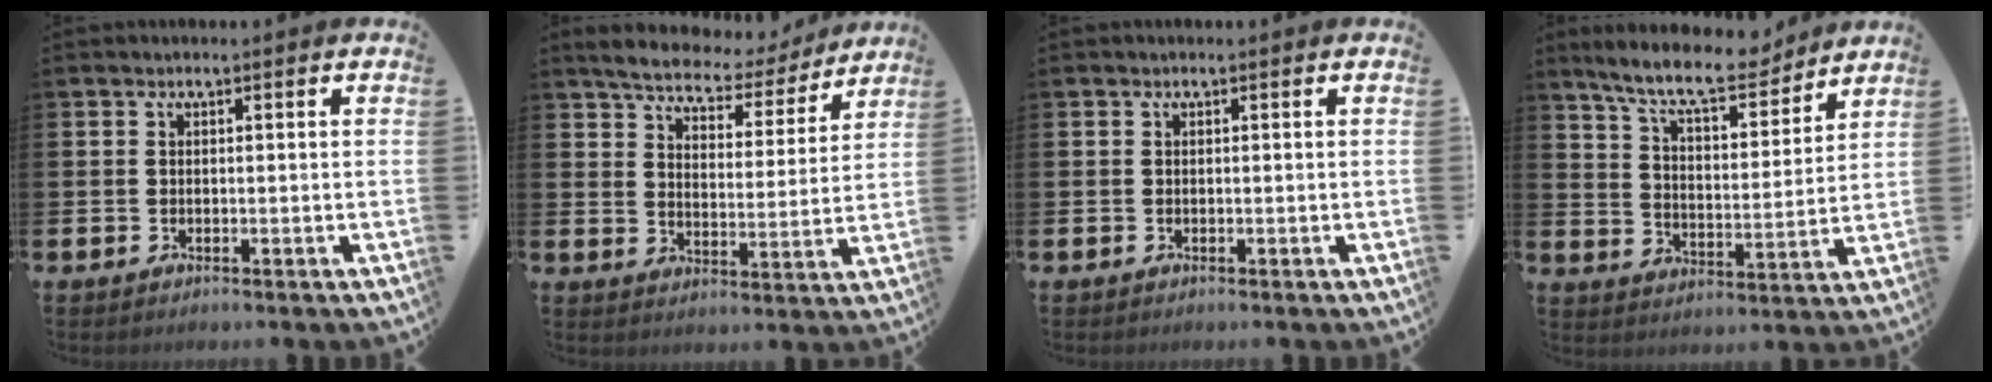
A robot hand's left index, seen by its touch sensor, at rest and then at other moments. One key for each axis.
{"total": 6.1, "fx": 5.8, "fy": 1.4, "fz": 1.3, "tx": -0.046, "ty": -0.044, "tz": 0.095}
{"total": 0.0}
{"total": 10.1, "fx": 9.1, "fy": 2.0, "fz": 3.8, "tx": -0.094, "ty": -0.055, "tz": 0.158}